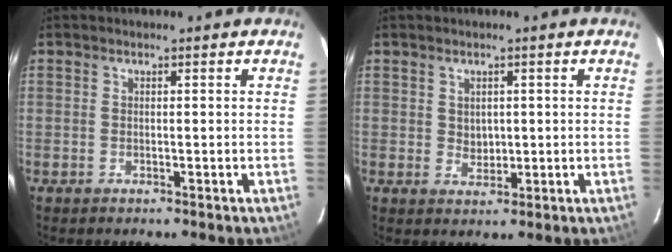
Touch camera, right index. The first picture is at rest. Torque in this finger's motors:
{"motor_torque": [-0.04, 0.13, 0.13, 0.00]}